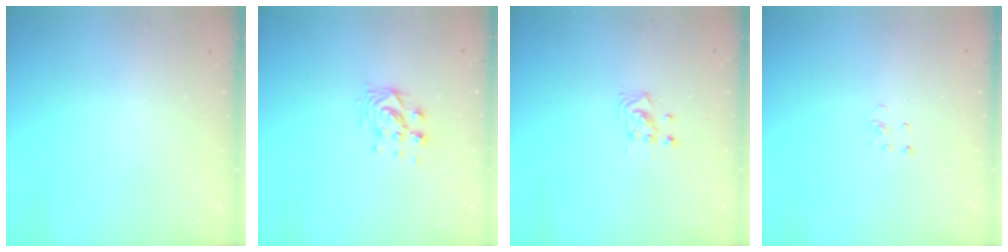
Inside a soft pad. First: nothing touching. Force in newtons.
{"total": 9.3, "press": 9.3, "slide": 0.9}
{"total": 3.3, "press": 3.3, "slide": 0.4}
{"total": 2.2, "press": 2.2, "slide": 0.2}